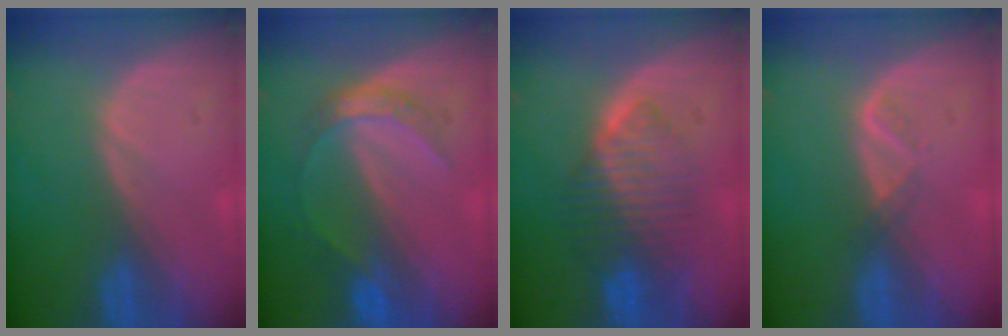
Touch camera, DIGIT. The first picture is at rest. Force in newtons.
{"total": 4.8, "press": 4.5, "slide": 1.6}
{"total": 6.9, "press": 6.9, "slide": 0.8}
{"total": 1.6, "press": 1.5, "slide": 0.7}